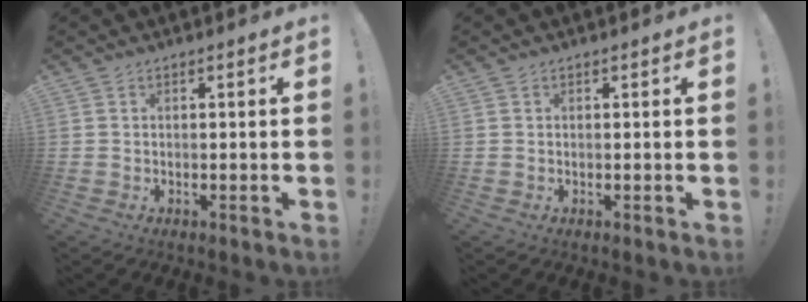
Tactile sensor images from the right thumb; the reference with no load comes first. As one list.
[{"total": 0.0}]